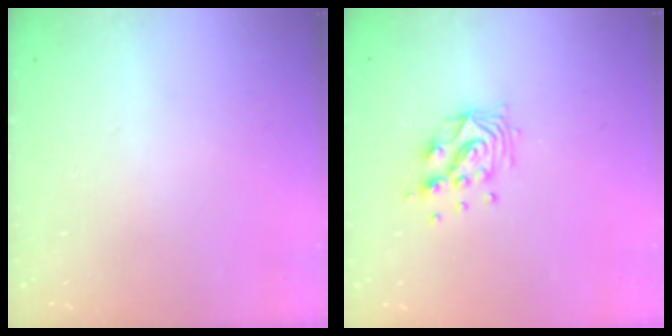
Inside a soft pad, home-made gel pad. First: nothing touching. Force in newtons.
{"total": 10.0, "press": 9.9, "slide": 1.2}